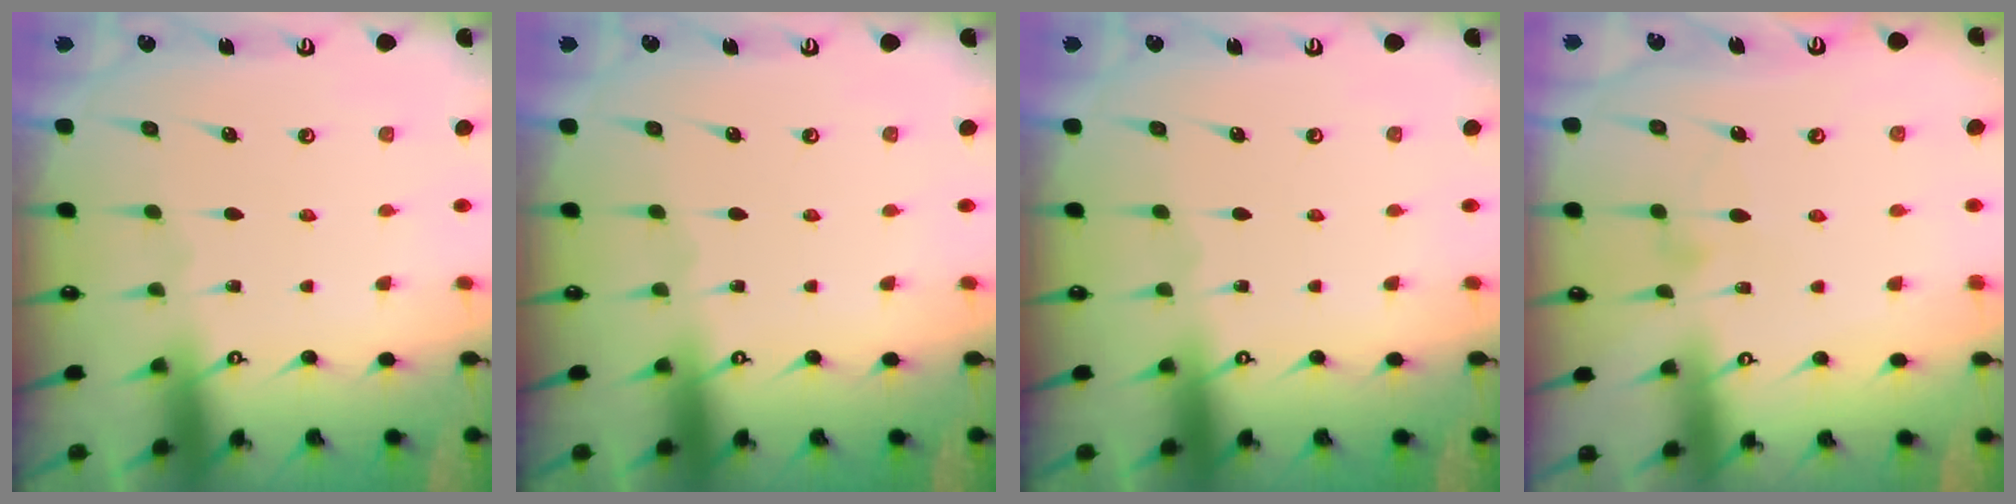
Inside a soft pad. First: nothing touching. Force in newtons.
{"total": 0.0}
{"total": 0.0}
{"total": 5.6, "press": 5.6, "slide": 0.2}